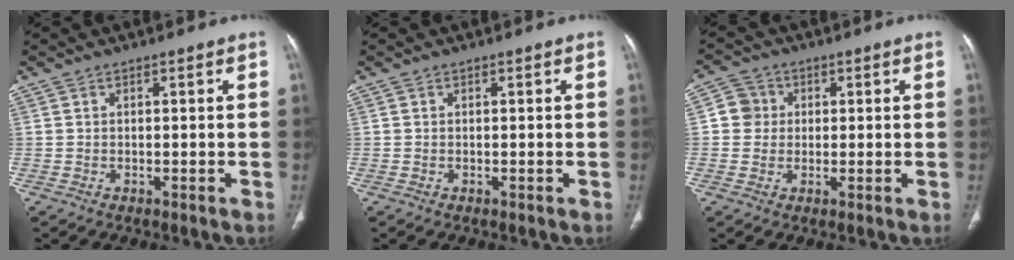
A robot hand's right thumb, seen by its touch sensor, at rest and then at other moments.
{"total": 0.0}
{"total": 4.7, "force": [0.6, 4.5, 1.1], "torque": [0.005, 0.006, 0.005]}